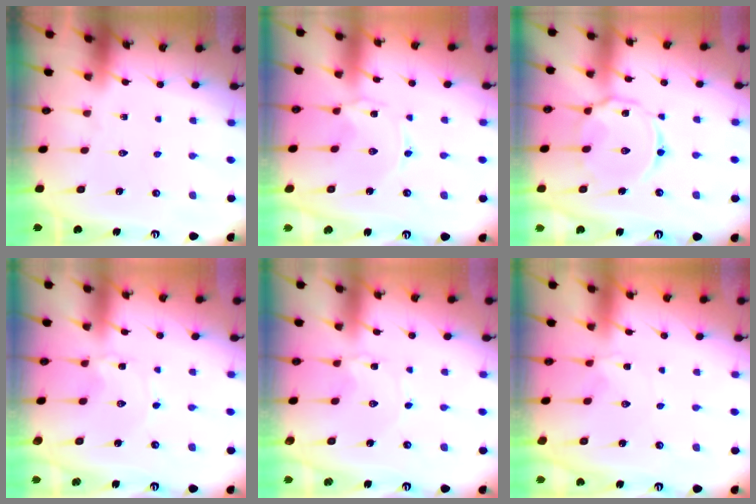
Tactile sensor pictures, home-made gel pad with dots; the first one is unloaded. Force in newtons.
{"total": 0.0}
{"total": 8.5, "press": 8.4, "slide": 0.7}
{"total": 0.0}
{"total": 0.7, "press": 0.7, "slide": 0.2}
{"total": 1.6, "press": 1.6, "slide": 0.3}